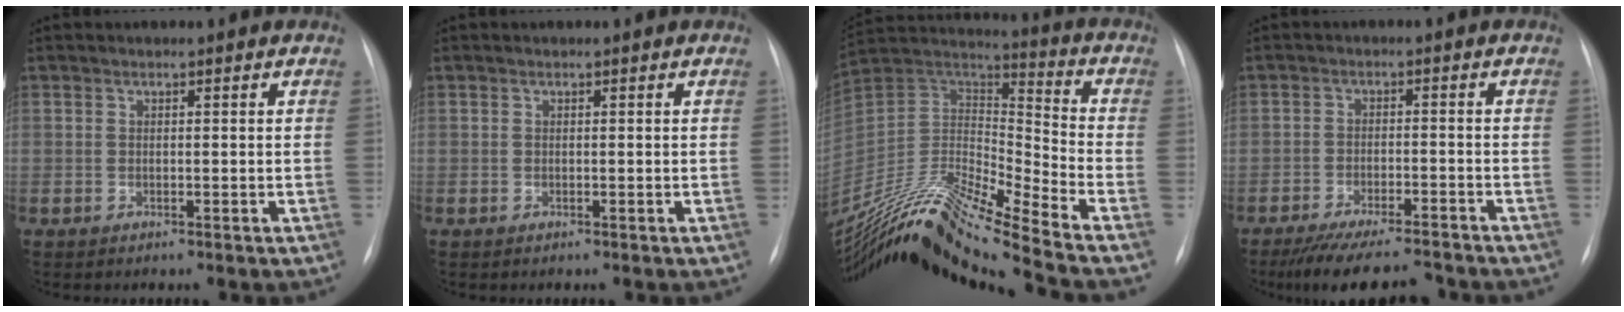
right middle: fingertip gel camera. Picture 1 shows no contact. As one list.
[{"total": 0.0}, {"total": 22.5, "force": [-19.4, -1.7, 11.3], "torque": [-0.233, 0.001, -0.358]}, {"total": 12.1, "force": [-10.8, 1.5, 5.2], "torque": [-0.086, -0.014, -0.156]}]